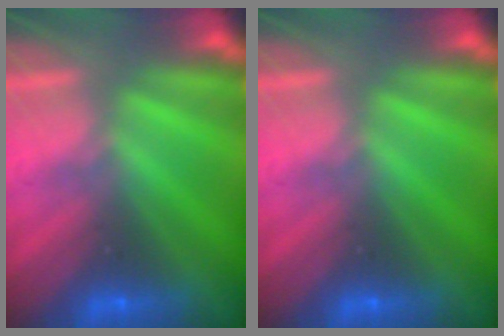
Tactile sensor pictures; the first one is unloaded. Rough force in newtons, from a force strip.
{"total": 0.0}